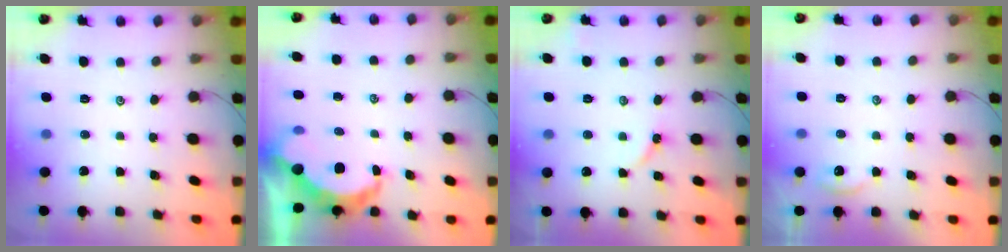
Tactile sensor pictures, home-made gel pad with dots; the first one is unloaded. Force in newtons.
{"total": 7.3, "press": 7.3, "slide": 0.4}
{"total": 3.8, "press": 3.7, "slide": 0.4}
{"total": 2.2, "press": 2.2, "slide": 0.2}